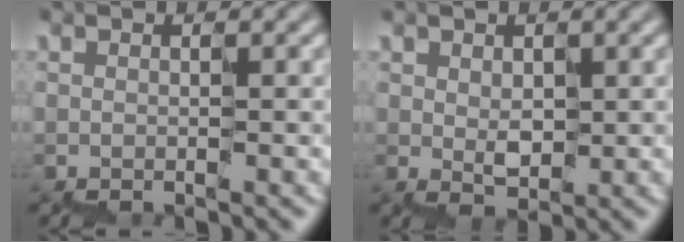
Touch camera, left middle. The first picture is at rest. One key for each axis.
{"total": 2.0, "fx": 0.5, "fy": 1.5, "fz": 1.2, "tx": -0.023, "ty": 0.007, "tz": 0.016}